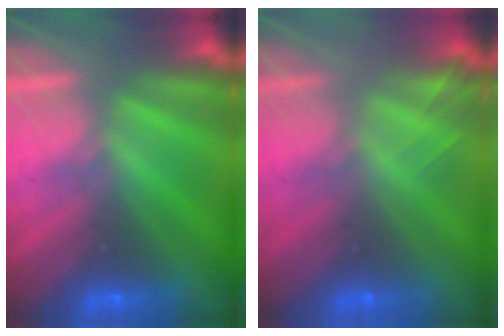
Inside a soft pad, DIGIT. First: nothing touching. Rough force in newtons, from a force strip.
{"total": 2.1}